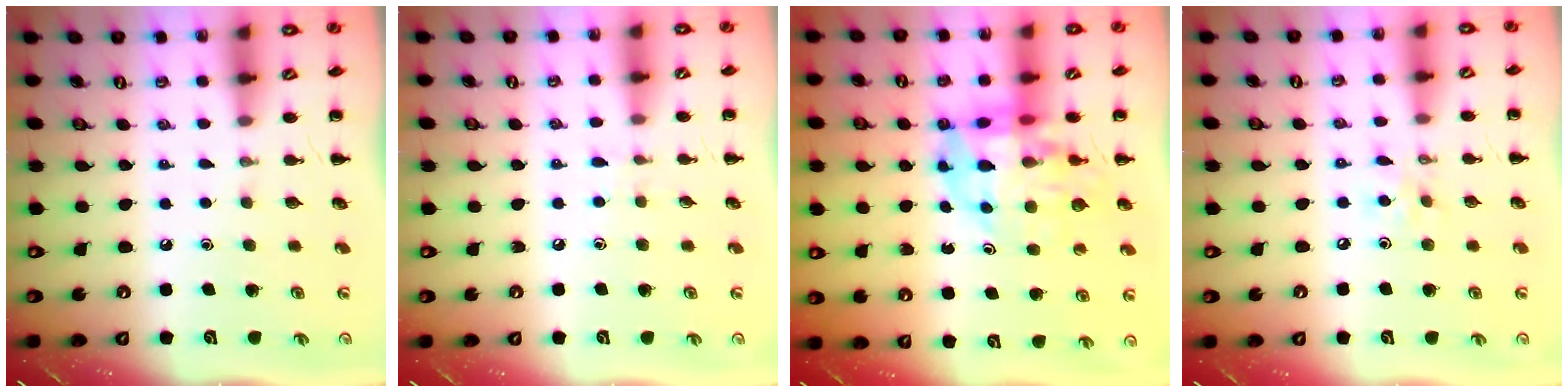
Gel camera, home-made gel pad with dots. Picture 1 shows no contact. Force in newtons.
{"total": 4.2, "press": 3.8, "slide": 1.8}
{"total": 11.9, "press": 11.4, "slide": 3.5}
{"total": 3.7, "press": 3.6, "slide": 0.8}